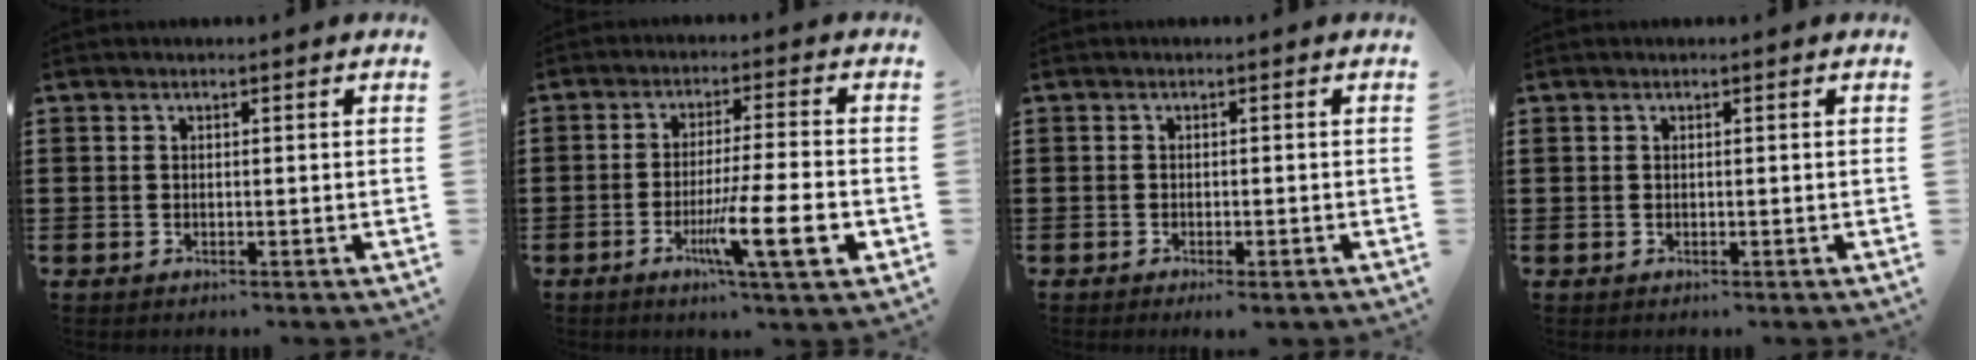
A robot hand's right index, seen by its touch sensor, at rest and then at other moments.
{"total": 11.3, "force": [-3.8, 1.1, 10.6], "torque": [-0.191, -0.010, -0.066]}
{"total": 1.0, "force": [-0.9, 0.0, 0.5], "torque": [-0.010, -0.003, -0.016]}
{"total": 0.0}